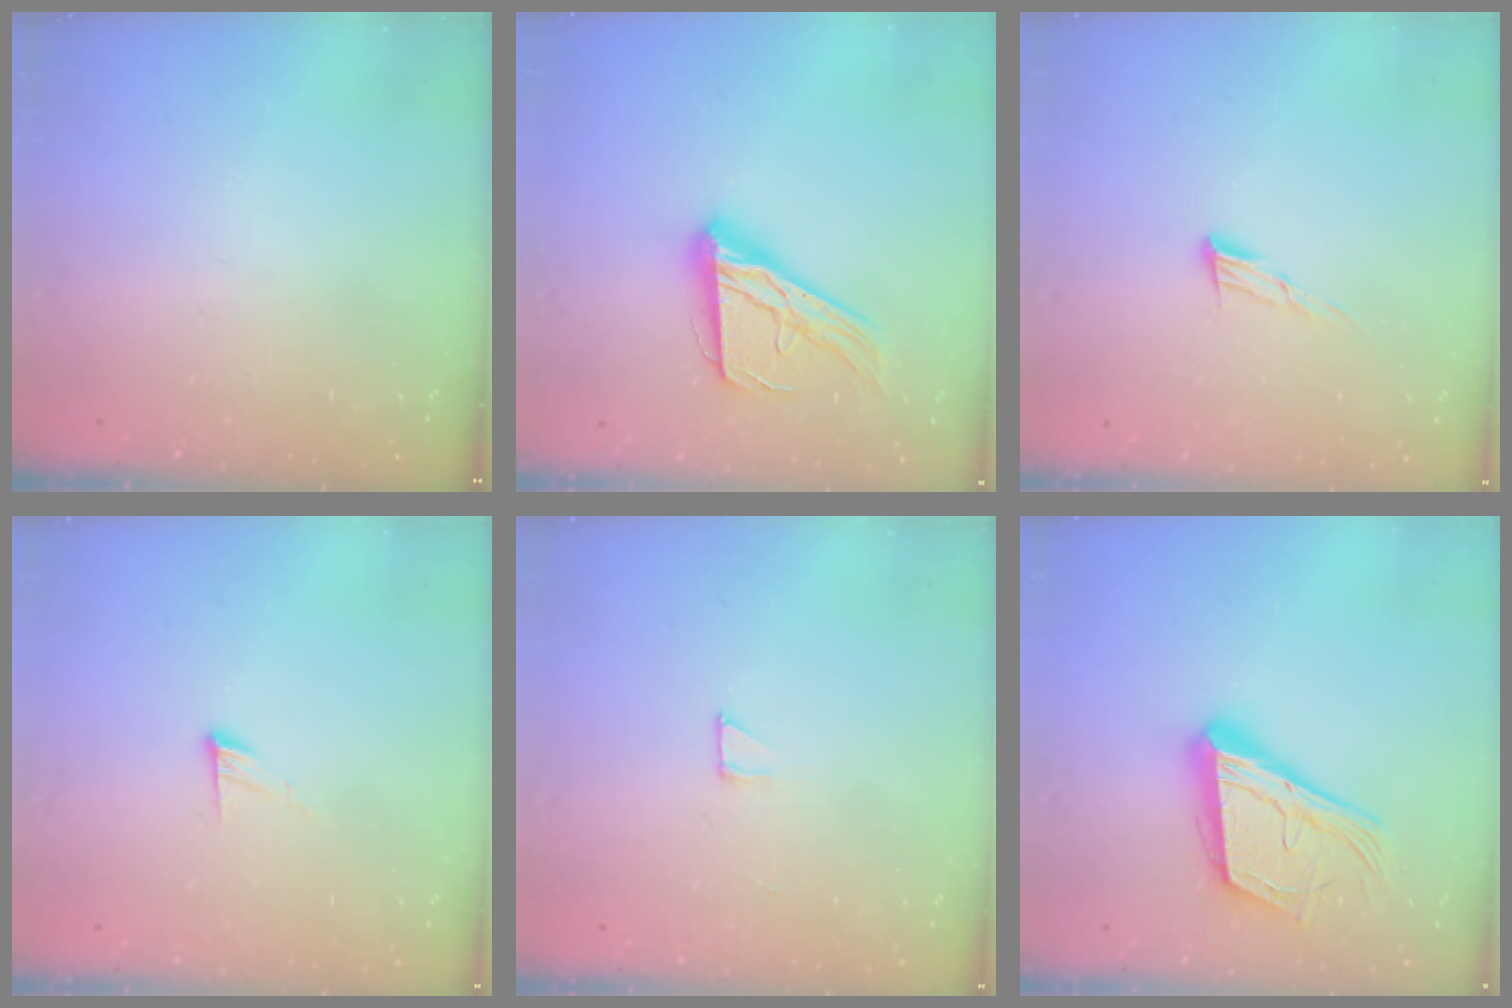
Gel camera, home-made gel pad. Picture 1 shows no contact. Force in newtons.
{"total": 16.5, "press": 16.4, "slide": 1.5}
{"total": 7.3, "press": 7.2, "slide": 1.2}
{"total": 4.5, "press": 4.5, "slide": 0.4}
{"total": 2.6, "press": 2.6, "slide": 0.1}
{"total": 18.8, "press": 18.5, "slide": 3.2}